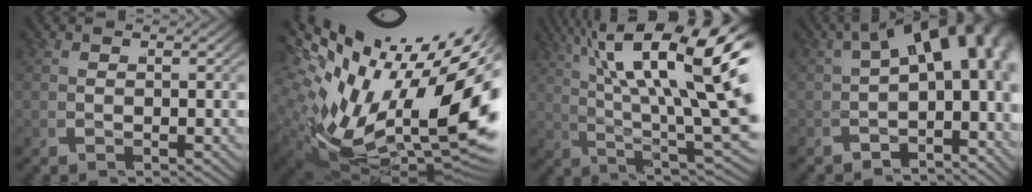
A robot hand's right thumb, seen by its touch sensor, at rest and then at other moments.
{"total": 24.2, "force": [-0.2, 14.8, 19.1], "torque": [-0.327, -0.050, 0.016]}
{"total": 15.2, "force": [2.5, 7.4, 13.0], "torque": [-0.206, -0.023, 0.043]}
{"total": 11.2, "force": [0.3, 6.6, 9.0], "torque": [-0.118, 0.003, -0.009]}